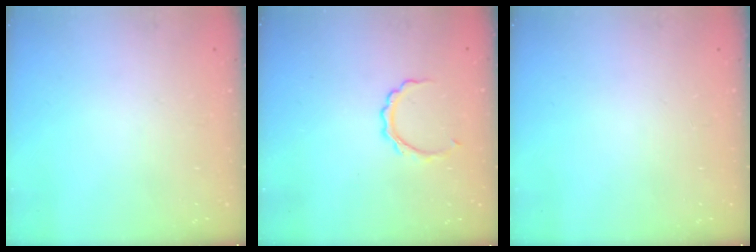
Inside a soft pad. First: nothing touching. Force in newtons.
{"total": 4.9, "press": 4.9, "slide": 0.5}
{"total": 0.0}